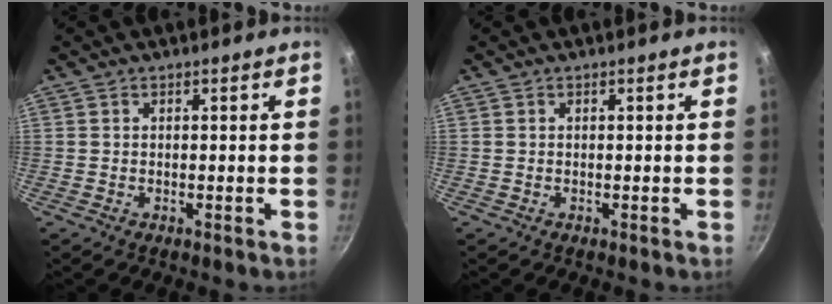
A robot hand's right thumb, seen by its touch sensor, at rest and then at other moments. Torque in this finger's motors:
{"motor_torque": [0.00, 0.00, 0.00, 0.00, 0.00]}